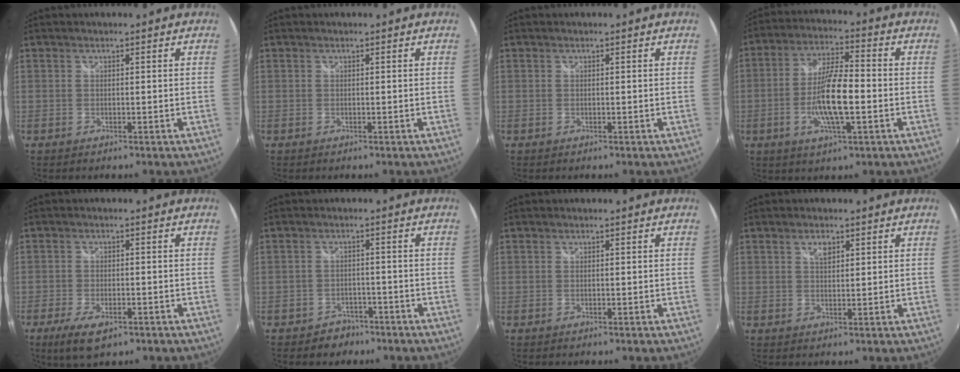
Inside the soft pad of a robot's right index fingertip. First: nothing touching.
{"total": 0.0}
{"total": 0.0}
{"total": 11.3, "force": [-2.8, 2.6, 10.6], "torque": [-0.207, -0.003, -0.052]}
{"total": 6.8, "force": [-4.1, 2.7, 4.7], "torque": [-0.112, -0.023, -0.071]}
{"total": 4.5, "force": [-3.2, 3.2, 0.1], "torque": [-0.017, 0.008, -0.048]}
{"total": 0.0}
{"total": 2.6, "force": [1.4, 1.3, 1.7], "torque": [-0.028, 0.003, 0.023]}